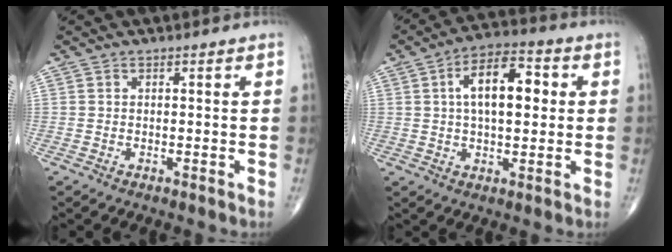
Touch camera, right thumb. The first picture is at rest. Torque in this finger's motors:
{"motor_torque": [0.63, 2.66, 1.30, 0.27, 0.10]}